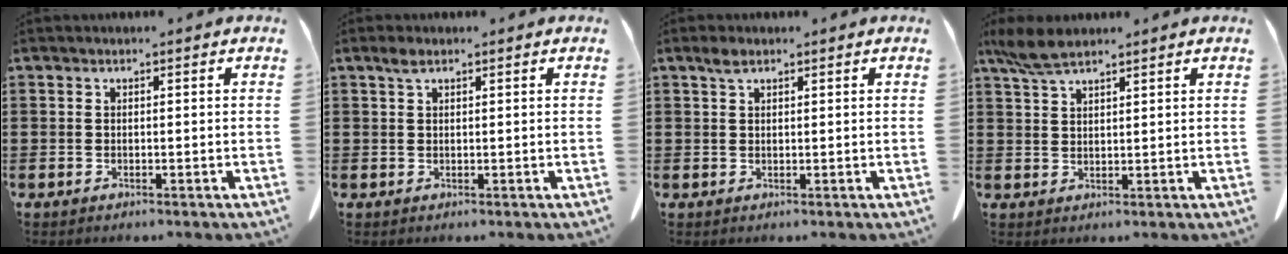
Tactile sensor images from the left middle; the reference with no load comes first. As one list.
[{"total": 1.4, "force": [0.8, 0.5, 1.0], "torque": [-0.023, 0.001, 0.015]}, {"total": 1.7, "force": [1.1, 0.7, 1.1], "torque": [-0.025, 0.002, 0.021]}, {"total": 4.8, "force": [3.6, 1.0, 2.9], "torque": [-0.074, -0.006, 0.066]}]